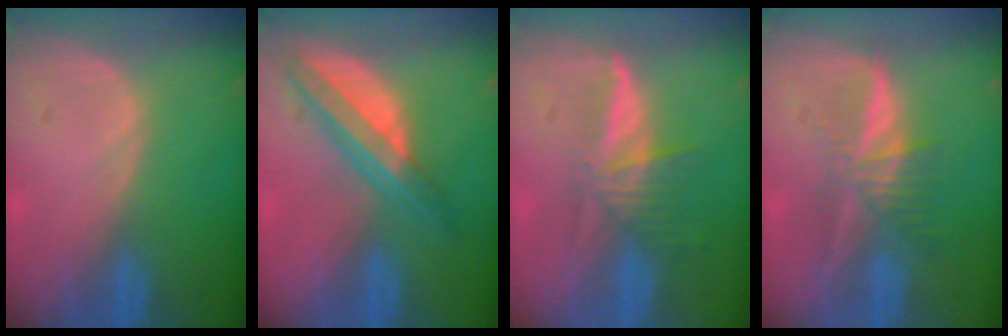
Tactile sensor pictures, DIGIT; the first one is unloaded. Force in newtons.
{"total": 7.4, "press": 6.2, "slide": 3.9}
{"total": 6.0, "press": 5.3, "slide": 2.7}
{"total": 5.9, "press": 5.5, "slide": 2.2}